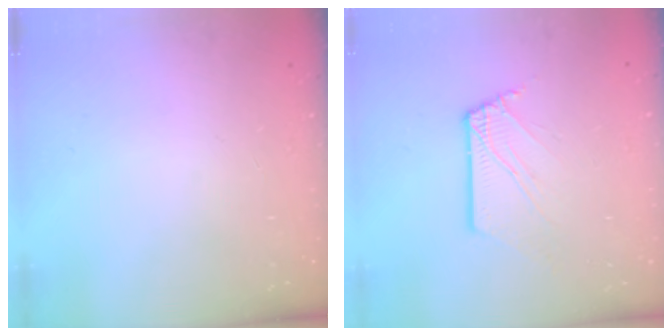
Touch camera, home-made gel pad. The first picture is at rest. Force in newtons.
{"total": 3.3, "press": 3.2, "slide": 0.3}